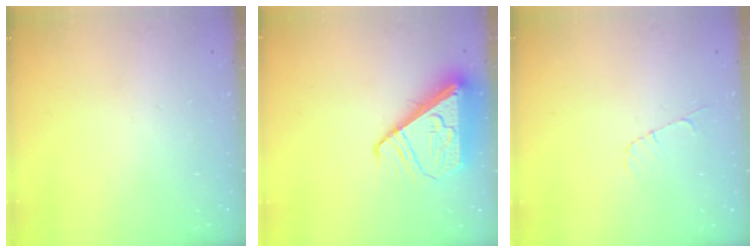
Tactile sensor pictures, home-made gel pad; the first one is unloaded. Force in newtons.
{"total": 8.3, "press": 8.2, "slide": 1.1}
{"total": 4.5, "press": 4.5, "slide": 0.4}